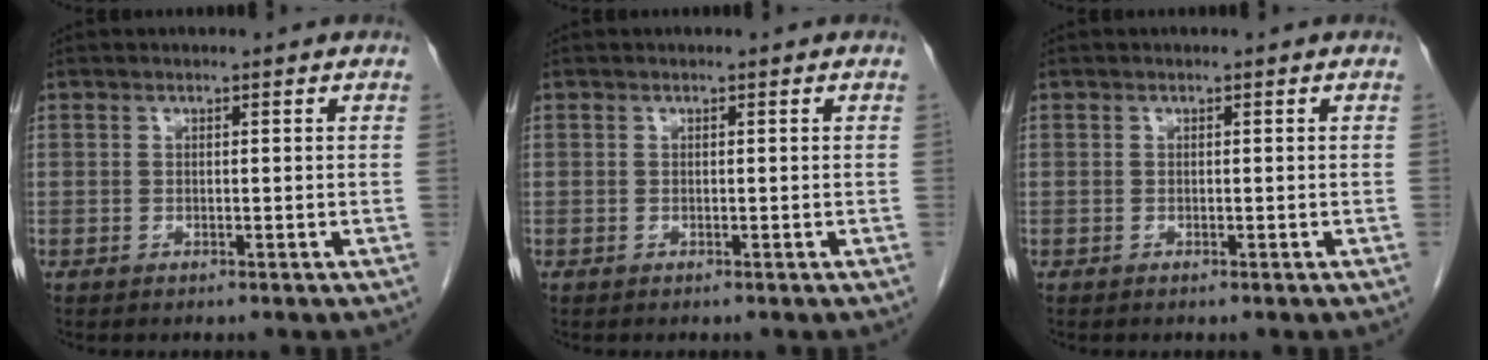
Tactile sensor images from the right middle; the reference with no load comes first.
{"total": 0.0}
{"total": 0.0}